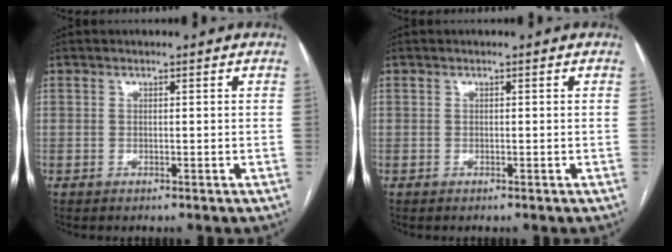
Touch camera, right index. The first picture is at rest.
{"total": 0.0}